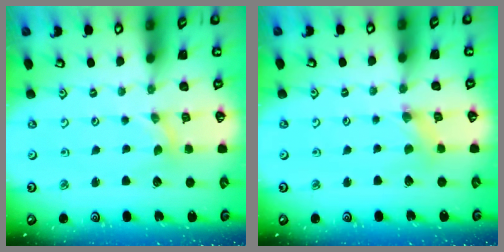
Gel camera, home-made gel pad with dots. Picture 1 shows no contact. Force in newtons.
{"total": 1.0, "press": 1.0, "slide": 0.3}